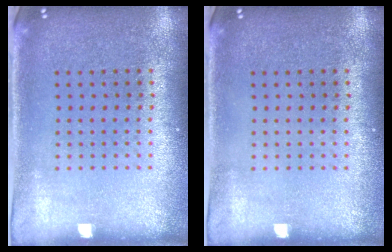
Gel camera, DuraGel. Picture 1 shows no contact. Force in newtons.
{"total": 0.0}